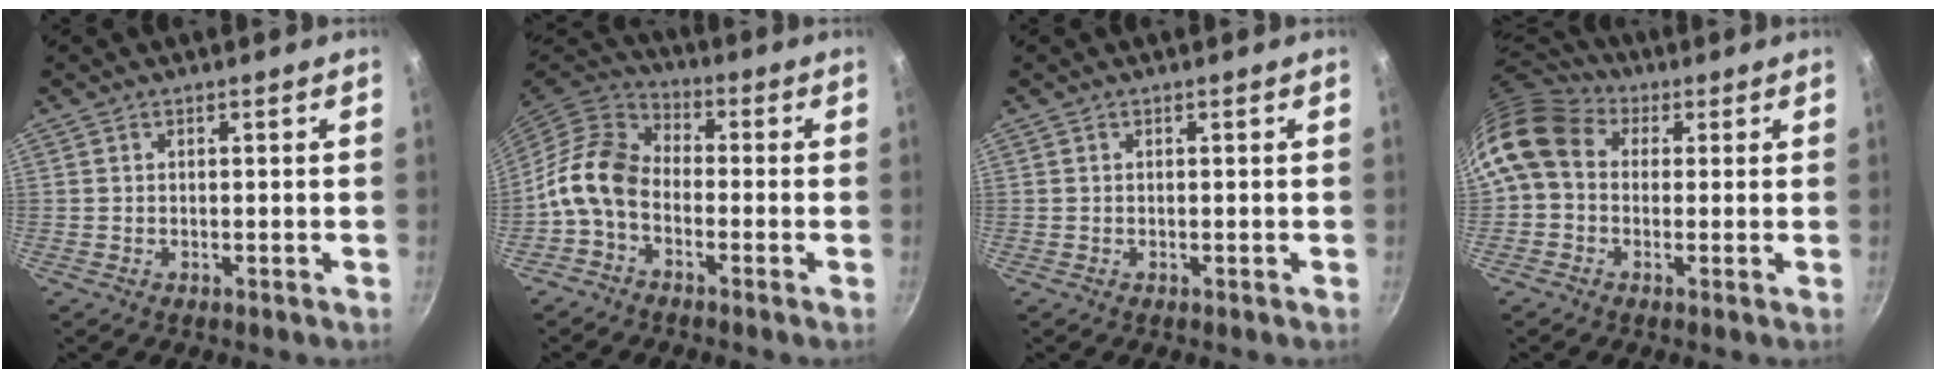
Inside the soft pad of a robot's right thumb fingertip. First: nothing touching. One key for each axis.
{"total": 8.9, "fx": -2.9, "fy": 6.0, "fz": 6.0, "tx": -0.113, "ty": 0.042, "tz": -0.079}
{"total": 0.0}
{"total": 11.8, "fx": 2.1, "fy": 9.4, "fz": 6.8, "tx": -0.128, "ty": 0.023, "tz": 0.017}